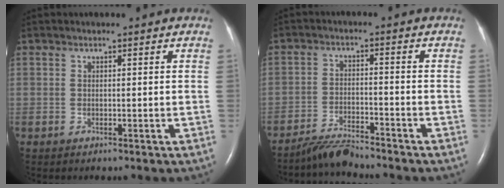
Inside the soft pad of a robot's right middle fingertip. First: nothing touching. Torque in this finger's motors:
{"motor_torque": [-0.16, -0.02, -0.03, -0.01]}